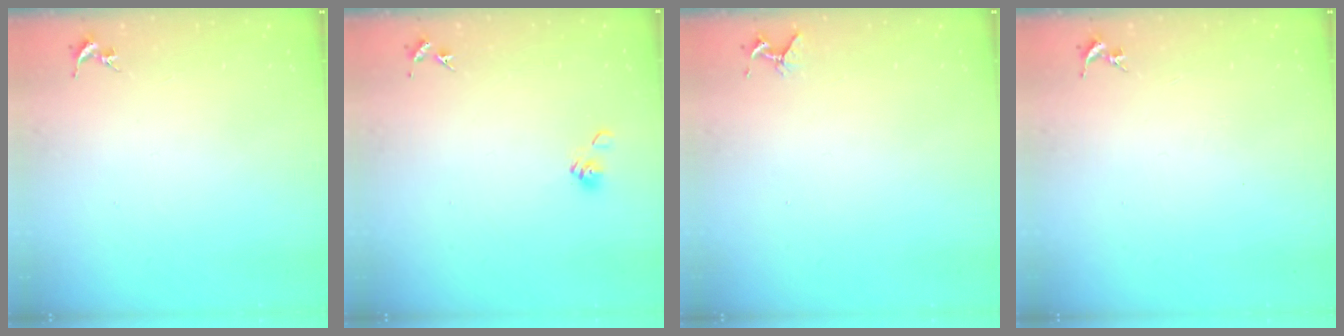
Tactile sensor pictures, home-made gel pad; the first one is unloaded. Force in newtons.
{"total": 5.8, "press": 5.3, "slide": 2.3}
{"total": 4.2, "press": 4.2, "slide": 0.4}
{"total": 0.0}